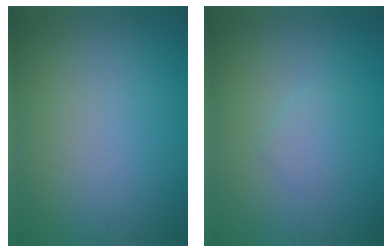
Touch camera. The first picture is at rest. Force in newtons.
{"total": 1.4, "press": 1.4, "slide": 0.1}